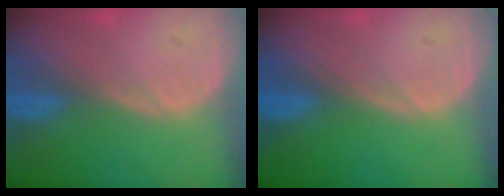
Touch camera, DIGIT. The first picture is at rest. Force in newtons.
{"total": 0.0}